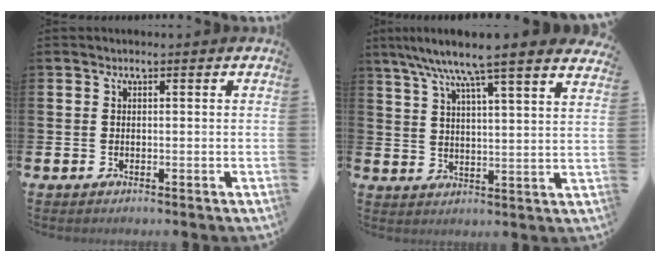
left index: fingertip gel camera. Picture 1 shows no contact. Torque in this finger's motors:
{"motor_torque": [1.13, -1.01, 1.05, 0.21]}